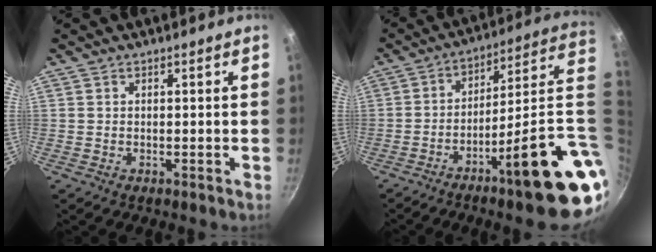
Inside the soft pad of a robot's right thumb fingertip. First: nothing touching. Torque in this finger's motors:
{"motor_torque": [3.82, 1.23, 1.90, -0.87, 0.53]}